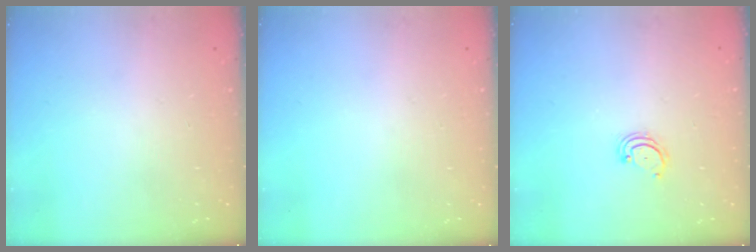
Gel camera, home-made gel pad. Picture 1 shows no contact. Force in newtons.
{"total": 0.0}
{"total": 2.8, "press": 2.8, "slide": 0.3}